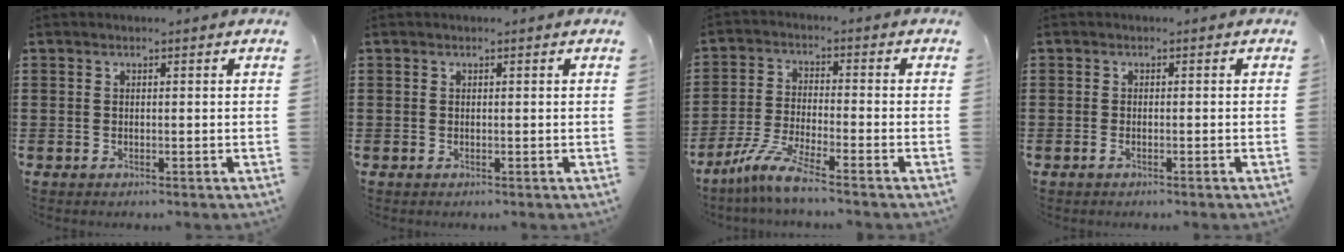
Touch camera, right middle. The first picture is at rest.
{"total": 0.0}
{"total": 6.7, "force": [-5.5, 0.1, 4.0], "torque": [-0.096, -0.018, -0.109]}
{"total": 0.7, "force": [-0.4, 0.1, 0.5], "torque": [-0.011, -0.003, -0.008]}